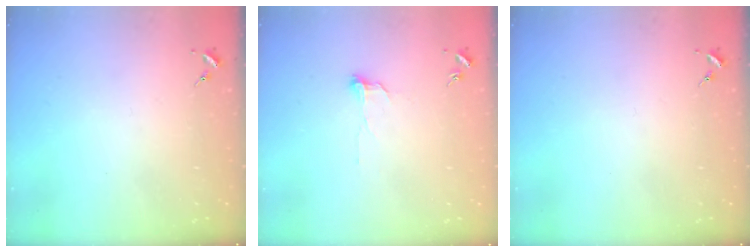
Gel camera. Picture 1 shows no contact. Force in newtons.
{"total": 5.5, "press": 5.5, "slide": 0.5}
{"total": 0.0}